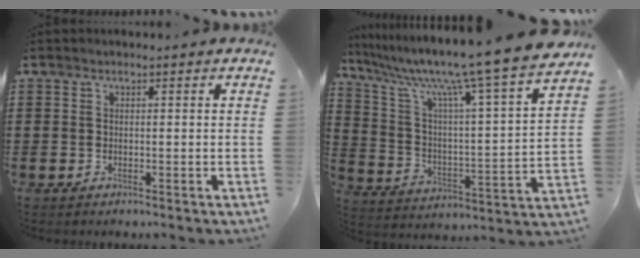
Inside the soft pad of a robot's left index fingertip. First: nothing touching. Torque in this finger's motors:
{"motor_torque": [1.61, 0.53, 1.05, 0.21]}